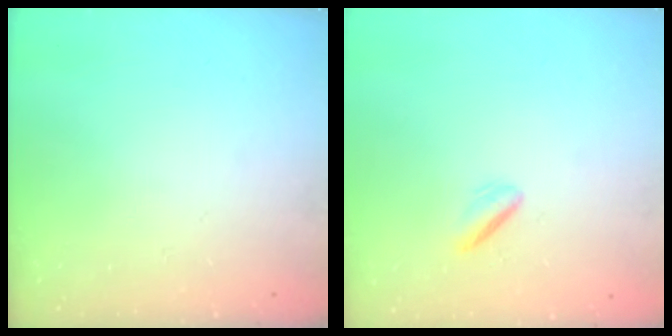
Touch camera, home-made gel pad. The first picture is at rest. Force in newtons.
{"total": 1.2, "press": 0.8, "slide": 0.8}